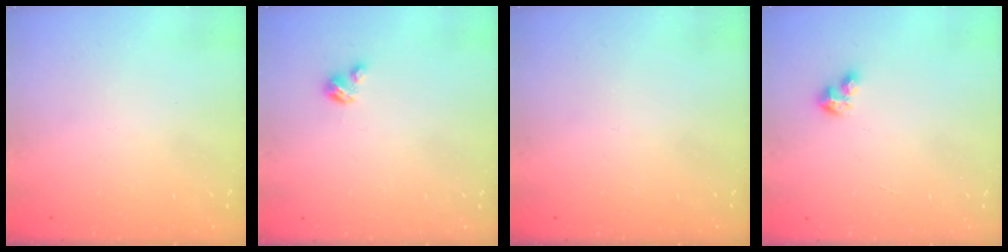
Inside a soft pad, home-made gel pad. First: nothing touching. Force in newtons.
{"total": 2.9, "press": 2.9, "slide": 0.3}
{"total": 0.0}
{"total": 2.8, "press": 2.8, "slide": 0.2}